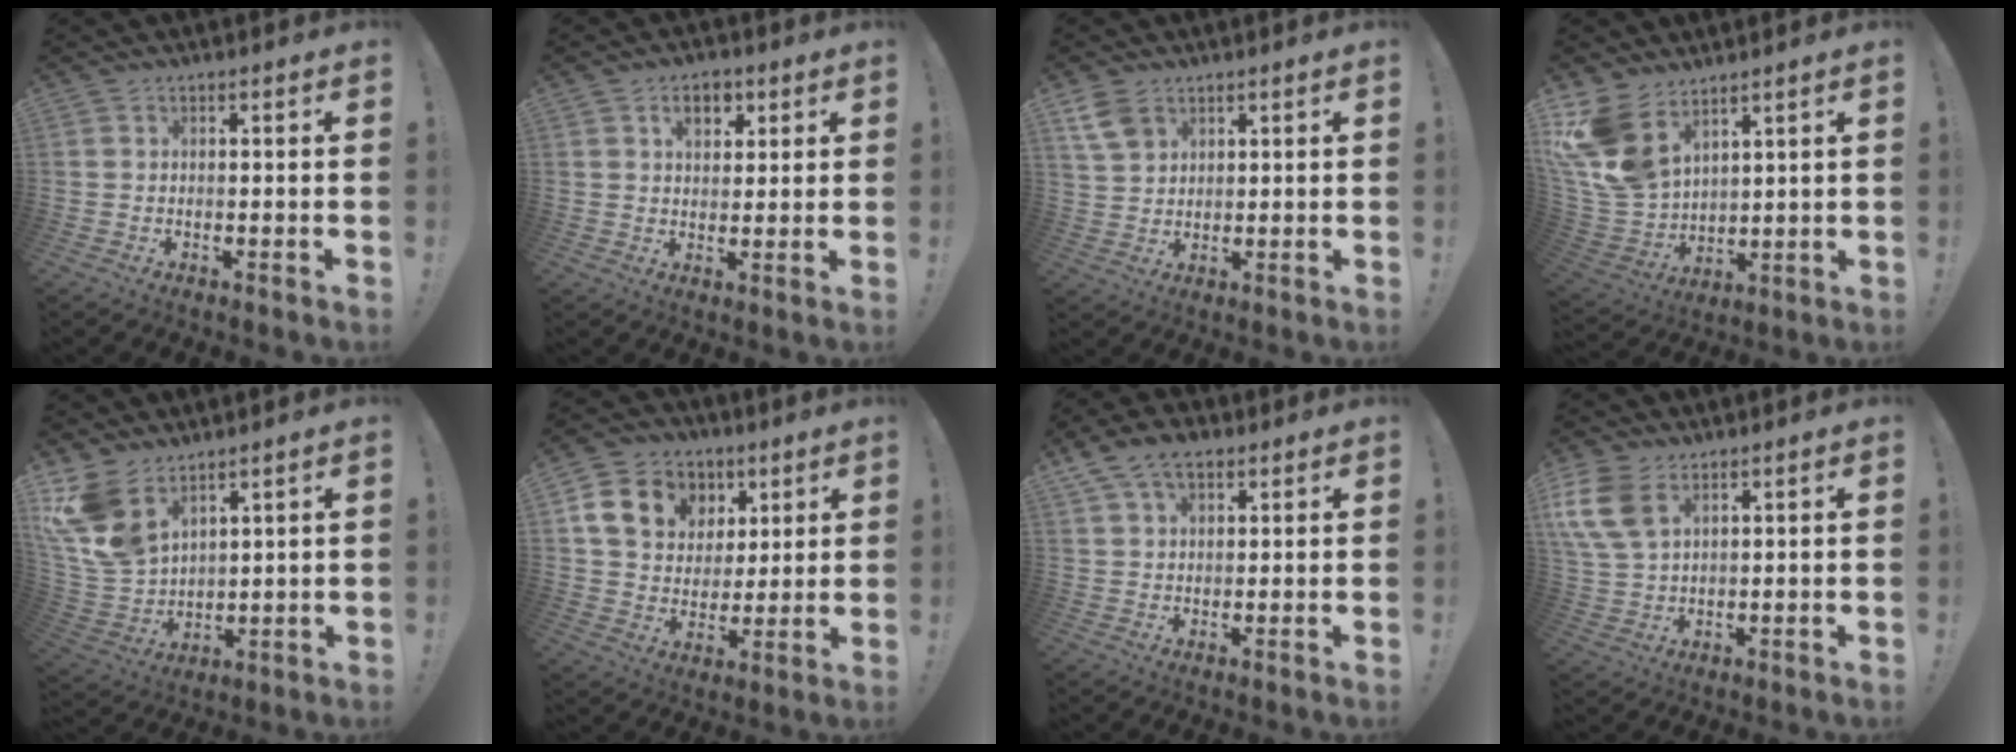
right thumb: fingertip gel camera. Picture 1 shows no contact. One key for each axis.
{"total": 6.5, "fx": 2.8, "fy": 4.4, "fz": 3.8, "tx": -0.054, "ty": 0.001, "tz": 0.048}
{"total": 6.7, "fx": 3.9, "fy": 4.3, "fz": 3.4, "tx": -0.058, "ty": -0.012, "tz": 0.079}
{"total": 14.6, "fx": 9.0, "fy": 8.7, "fz": 7.5, "tx": -0.174, "ty": -0.060, "tz": 0.176}
{"total": 13.4, "fx": 8.8, "fy": 7.7, "fz": 6.5, "tx": -0.149, "ty": -0.058, "tz": 0.173}
{"total": 14.8, "fx": 6.4, "fy": 11.8, "fz": 6.4, "tx": -0.095, "ty": -0.020, "tz": 0.132}
{"total": 8.5, "fx": 5.0, "fy": 5.0, "fz": 4.7, "tx": -0.080, "ty": -0.009, "tz": 0.096}
{"total": 11.4, "fx": 5.5, "fy": 7.0, "fz": 7.0, "tx": -0.146, "ty": -0.016, "tz": 0.107}